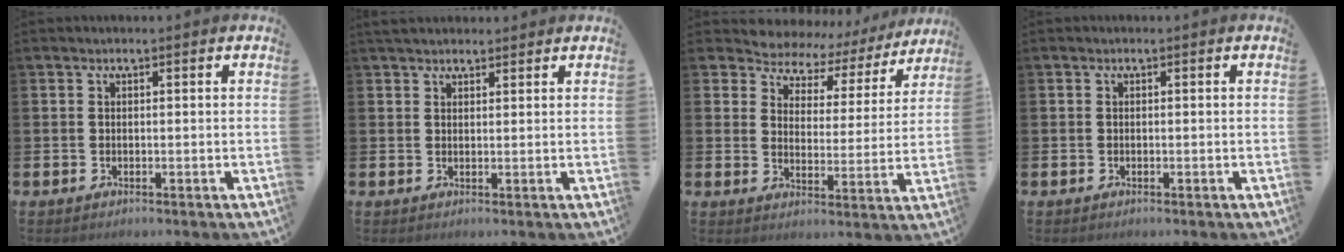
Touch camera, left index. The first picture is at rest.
{"total": 2.6, "force": [2.4, 0.9, 0.5], "torque": [-0.006, -0.004, 0.042]}
{"total": 5.0, "force": [4.4, 2.4, 0.5], "torque": [-0.041, -0.036, 0.069]}
{"total": 0.0}